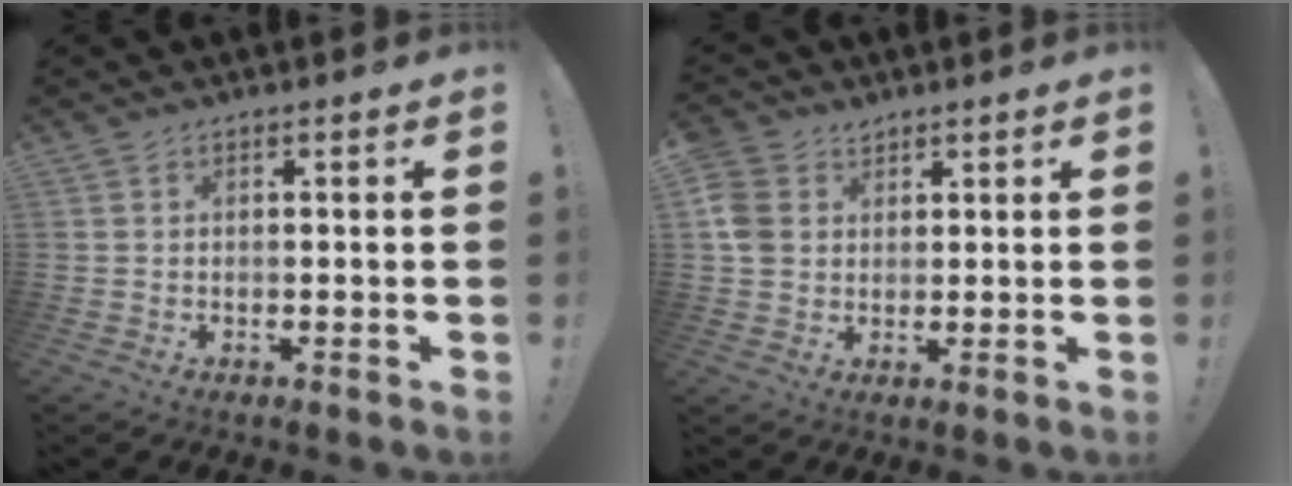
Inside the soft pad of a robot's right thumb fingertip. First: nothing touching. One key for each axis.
{"total": 7.4, "fx": 2.7, "fy": 6.3, "fz": 2.9, "tx": -0.056, "ty": -0.008, "tz": 0.055}